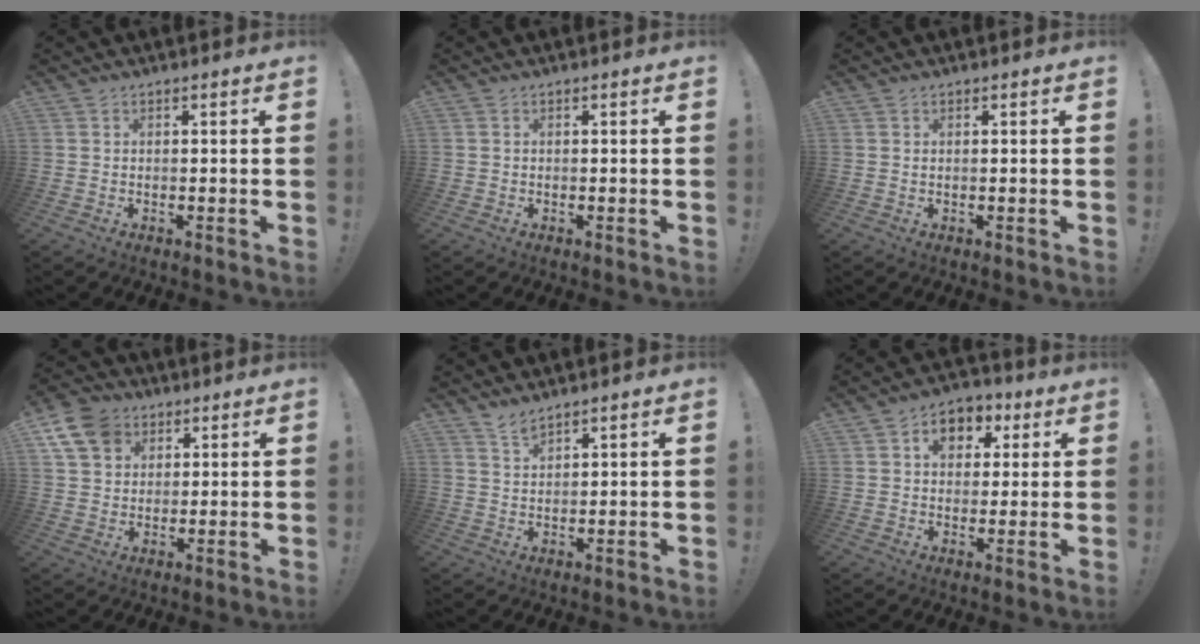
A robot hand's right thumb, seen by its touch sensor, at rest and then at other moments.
{"total": 0.0}
{"total": 0.0}
{"total": 11.1, "force": [5.1, 8.5, 4.9], "torque": [-0.085, -0.023, 0.102]}
{"total": 3.2, "force": [2.9, 0.7, 1.2], "torque": [-0.013, -0.023, 0.051]}
{"total": 8.3, "force": [2.6, 6.8, 4.1], "torque": [-0.050, -0.004, 0.047]}